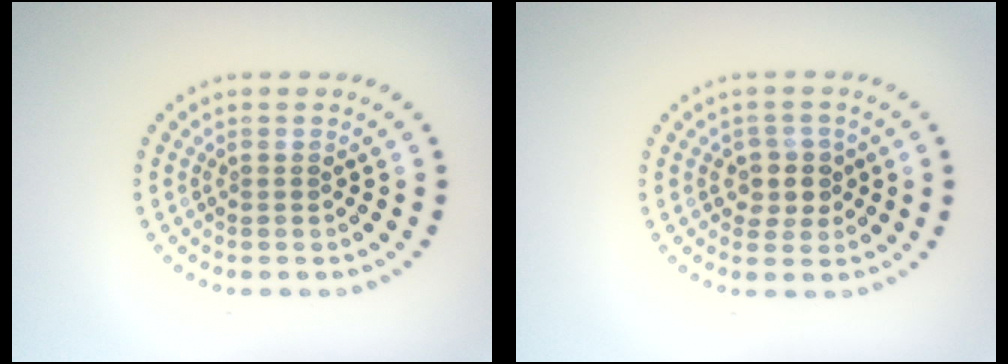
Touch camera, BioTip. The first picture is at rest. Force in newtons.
{"total": 2.6, "press": 2.3, "slide": 1.2}